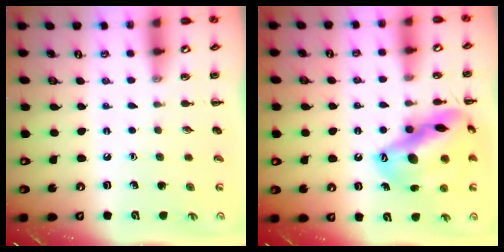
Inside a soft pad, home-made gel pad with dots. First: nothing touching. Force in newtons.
{"total": 20.7, "press": 20.5, "slide": 2.4}